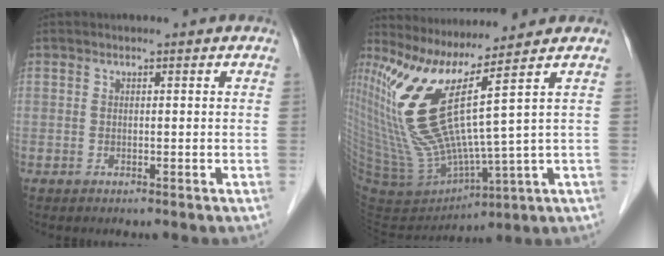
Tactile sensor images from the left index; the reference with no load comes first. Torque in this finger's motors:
{"motor_torque": [0.76, -0.47, 0.59, 0.21]}